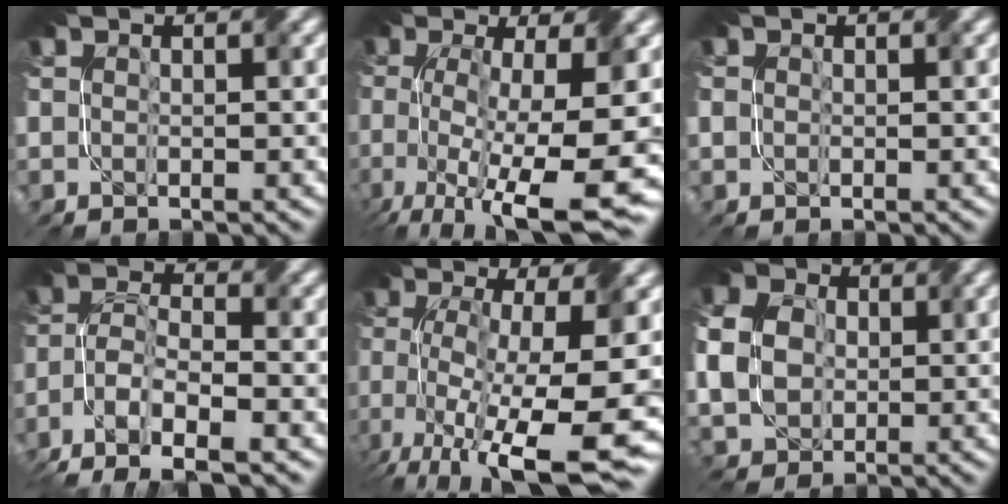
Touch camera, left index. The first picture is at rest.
{"total": 11.6, "force": [-3.6, 3.7, 10.4], "torque": [-0.175, -0.030, -0.046]}
{"total": 0.8, "force": [-0.1, 0.7, 0.2], "torque": [-0.005, 0.000, 0.000]}
{"total": 7.6, "force": [-4.9, 2.7, 5.1], "torque": [-0.103, -0.005, -0.095]}
{"total": 12.8, "force": [-4.4, 4.5, 11.2], "torque": [-0.202, -0.038, -0.058]}
{"total": 7.2, "force": [0.5, 5.9, 4.2], "torque": [-0.121, 0.011, 0.013]}